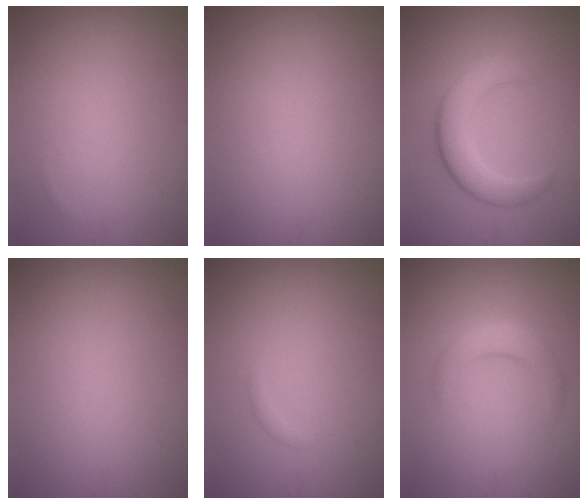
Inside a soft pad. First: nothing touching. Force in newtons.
{"total": 0.0}
{"total": 4.8, "press": 4.7, "slide": 0.4}
{"total": 0.0}
{"total": 0.6, "press": 0.5, "slide": 0.1}
{"total": 2.7, "press": 2.7, "slide": 0.2}